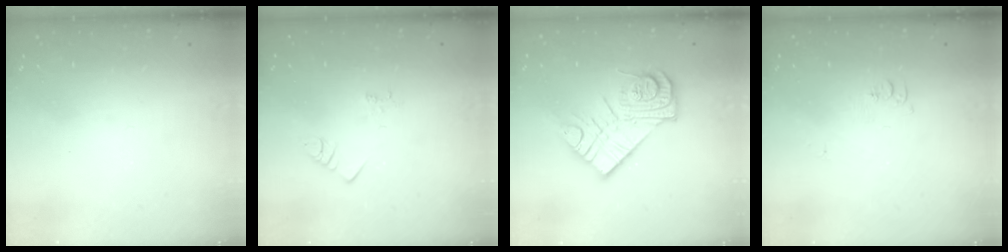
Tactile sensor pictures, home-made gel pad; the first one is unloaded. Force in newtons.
{"total": 1.4, "press": 1.4, "slide": 0.3}
{"total": 14.1, "press": 14.1, "slide": 1.0}
{"total": 5.2, "press": 5.1, "slide": 0.6}